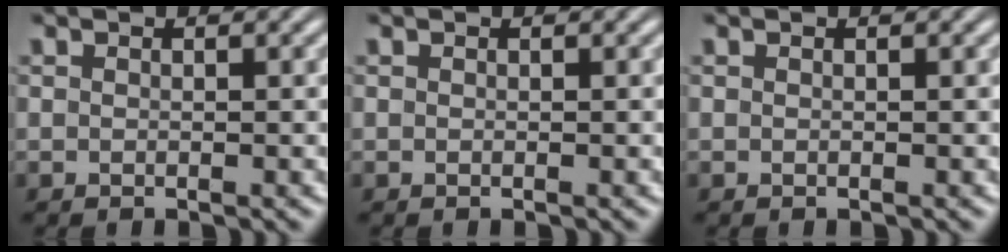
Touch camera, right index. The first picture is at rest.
{"total": 0.0}
{"total": 0.0}